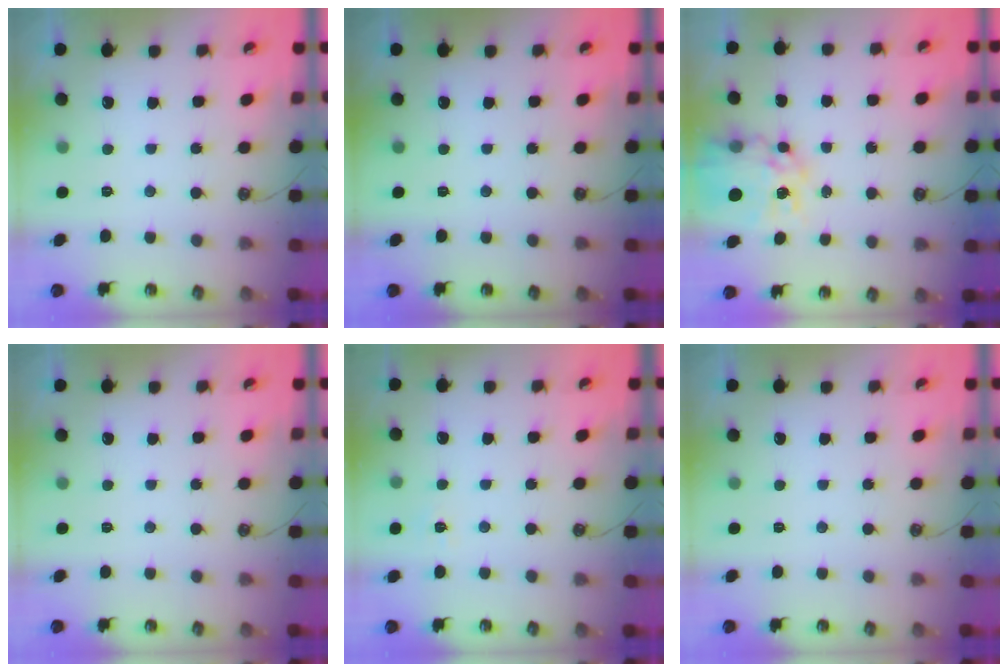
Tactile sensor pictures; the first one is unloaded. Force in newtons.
{"total": 0.0}
{"total": 13.2, "press": 13.2, "slide": 1.2}
{"total": 0.0}
{"total": 4.8, "press": 4.7, "slide": 0.5}
{"total": 0.0}